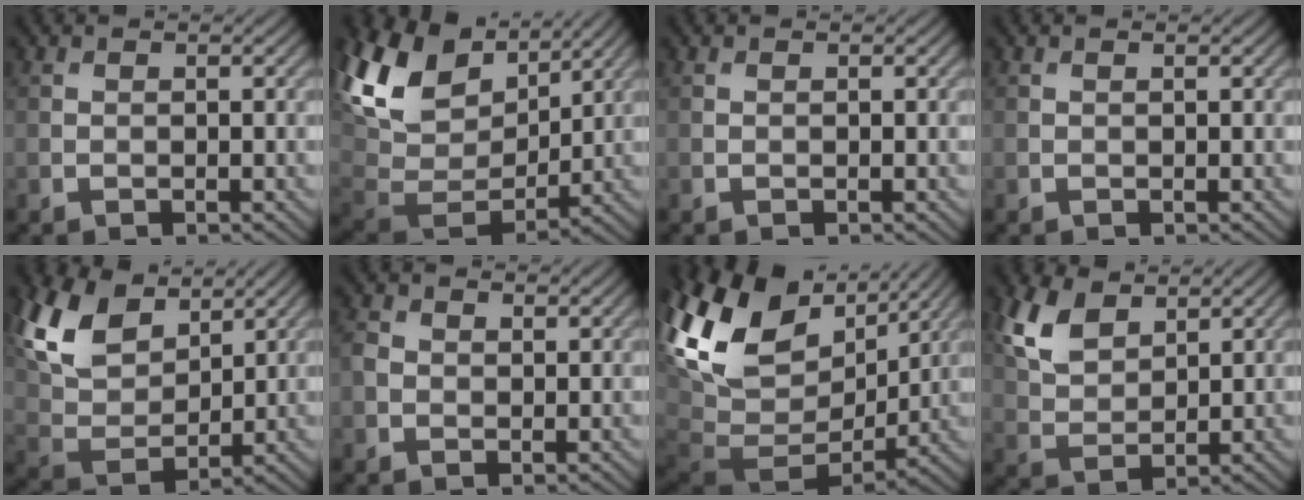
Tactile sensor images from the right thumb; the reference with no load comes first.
{"total": 15.3, "force": [7.4, 9.3, 9.5], "torque": [-0.253, 0.031, 0.147]}
{"total": 0.0}
{"total": 0.0}
{"total": 11.5, "force": [6.7, 6.3, 6.9], "torque": [-0.182, 0.020, 0.132]}
{"total": 1.6, "force": [0.2, 1.4, 0.8], "torque": [-0.023, -0.001, -0.001]}
{"total": 18.5, "force": [5.3, 12.5, 12.7], "torque": [-0.258, -0.005, 0.130]}
{"total": 6.8, "force": [4.0, 3.8, 4.0], "torque": [-0.104, 0.004, 0.085]}